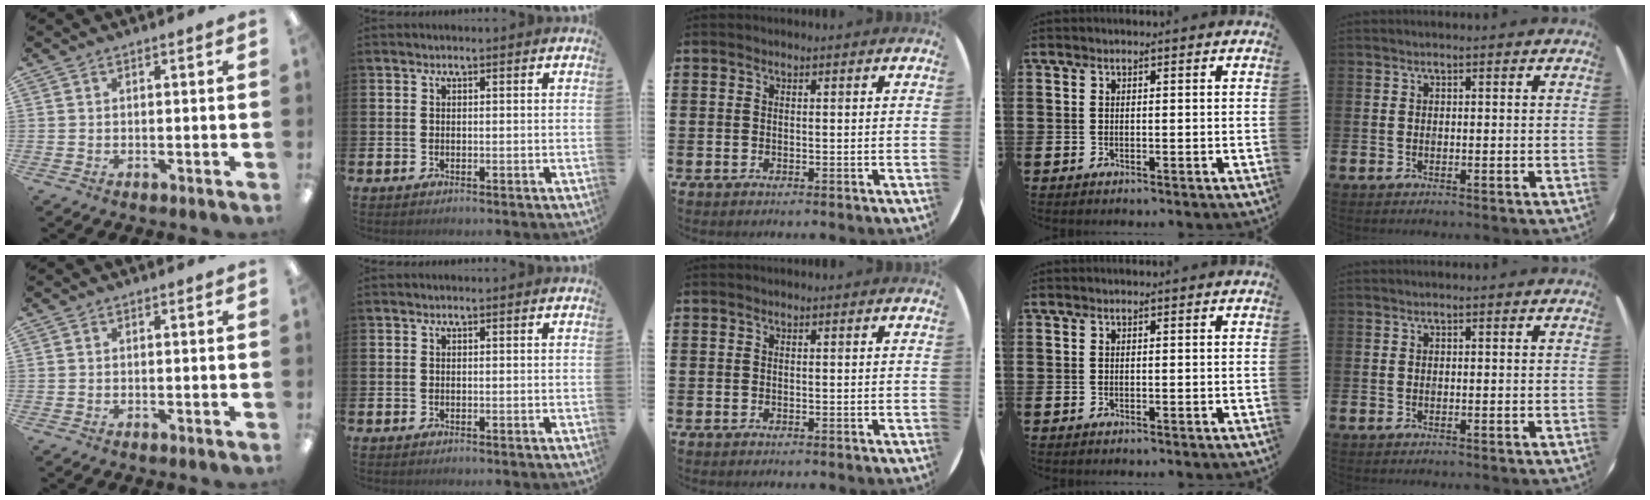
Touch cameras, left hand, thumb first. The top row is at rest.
{}